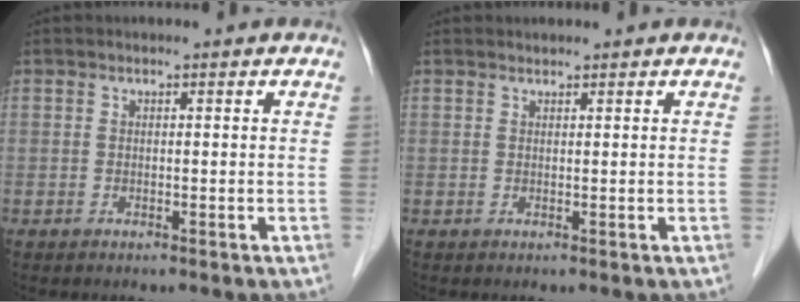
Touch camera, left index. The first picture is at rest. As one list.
[{"total": 0.5, "force": [0.5, 0.0, 0.0], "torque": [-0.008, 0.003, 0.012]}]